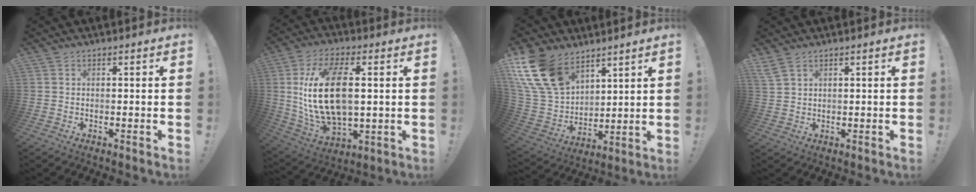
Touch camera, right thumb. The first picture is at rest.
{"total": 20.0, "force": [2.4, 10.7, 16.7], "torque": [-0.329, -0.003, 0.039]}
{"total": 19.4, "force": [11.6, 11.8, 10.1], "torque": [-0.213, -0.061, 0.223]}
{"total": 3.8, "force": [2.6, 1.4, 2.3], "torque": [-0.053, -0.004, 0.054]}